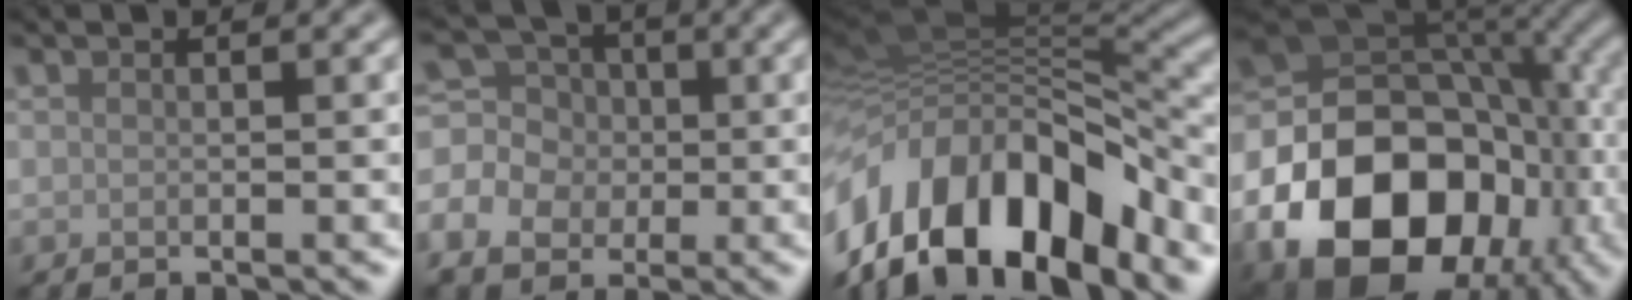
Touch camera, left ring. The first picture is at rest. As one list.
[{"total": 5.9, "force": [-1.2, 5.1, 2.8], "torque": [-0.045, 0.008, -0.031]}, {"total": 15.6, "force": [-7.2, 7.6, 11.5], "torque": [-0.206, 0.012, -0.132]}, {"total": 17.0, "force": [-6.2, 12.0, 10.2], "torque": [-0.184, -0.030, -0.100]}]